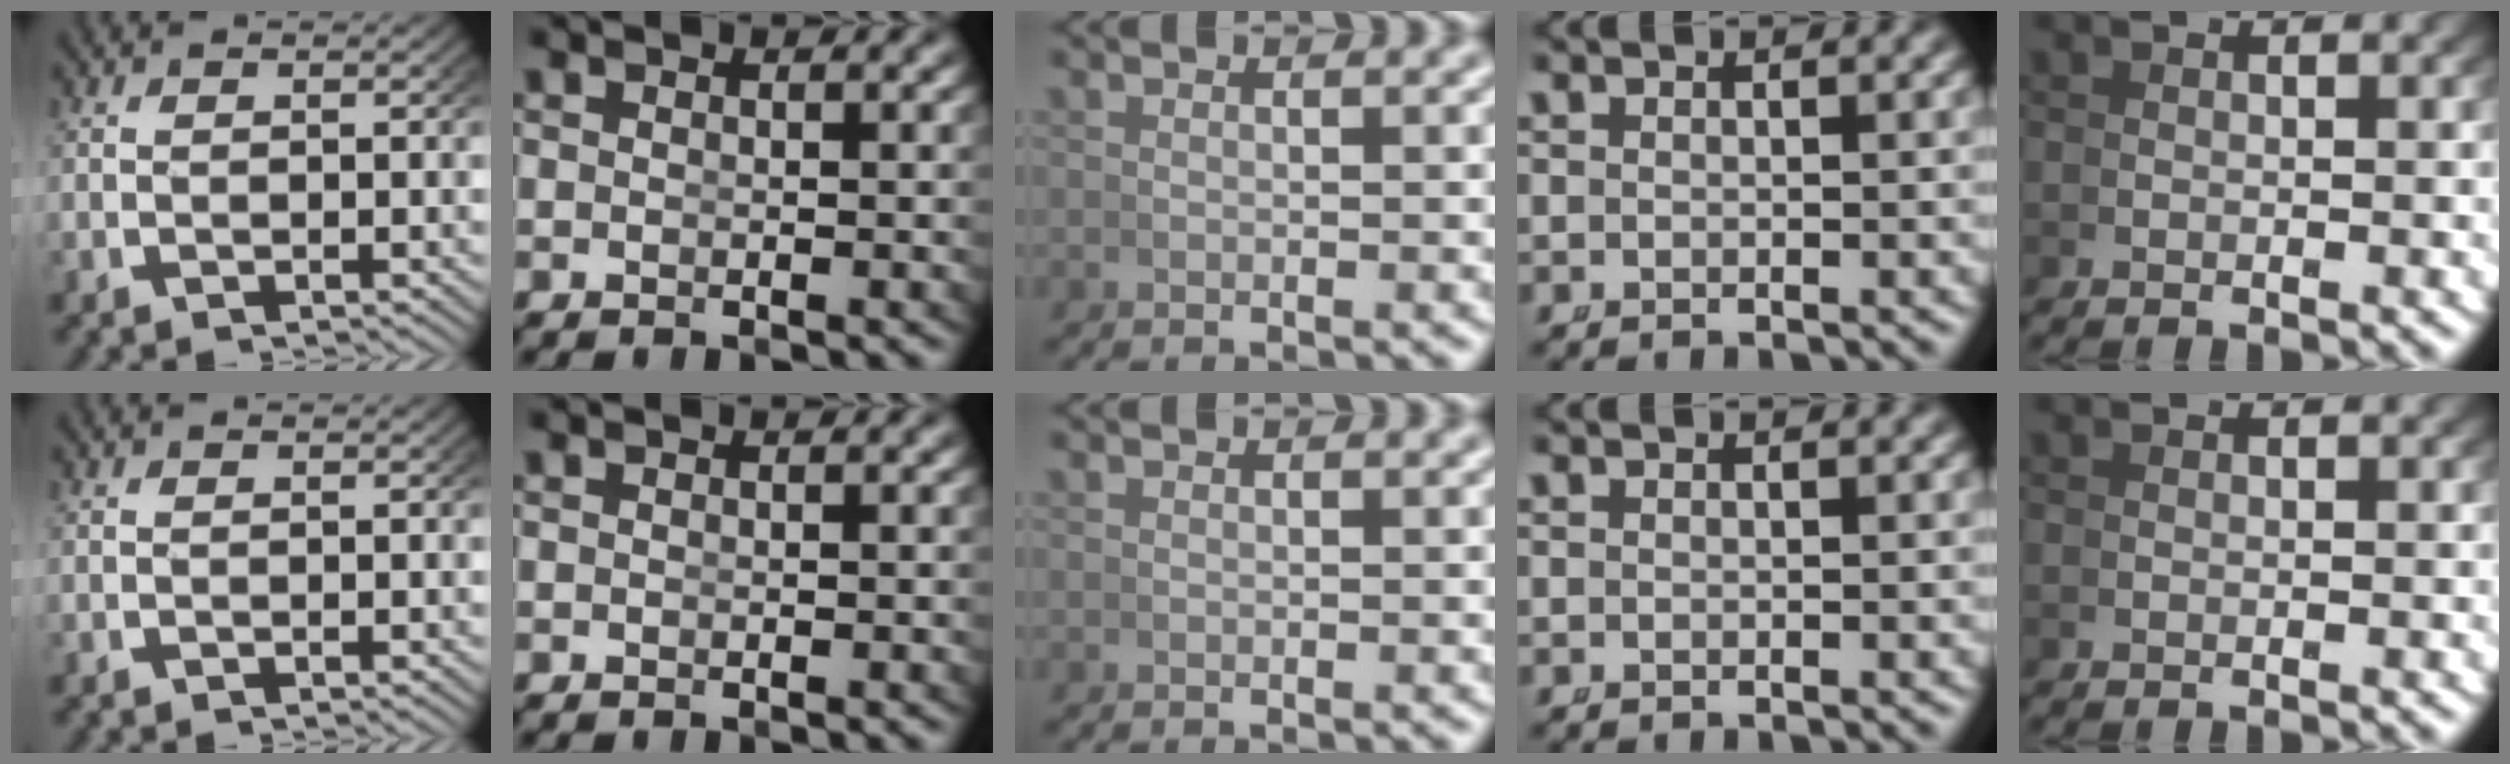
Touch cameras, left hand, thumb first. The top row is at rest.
{}